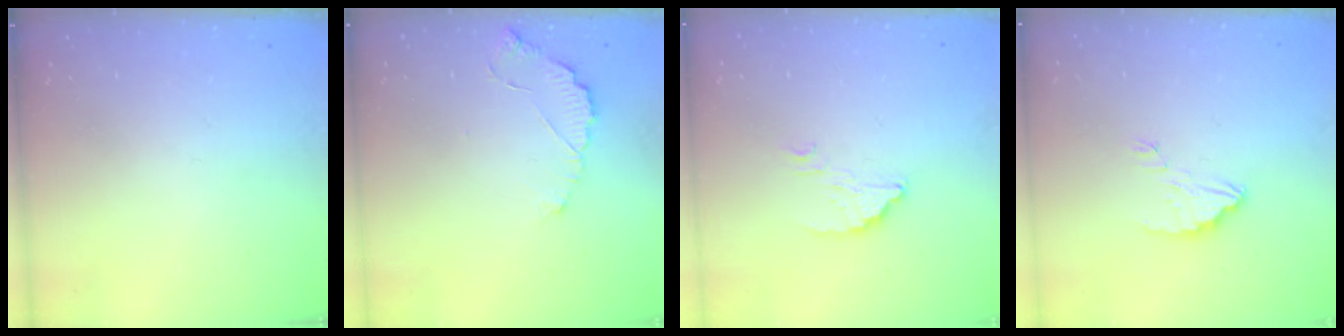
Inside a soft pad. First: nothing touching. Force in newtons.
{"total": 5.8, "press": 5.8, "slide": 0.4}
{"total": 3.3, "press": 3.3, "slide": 0.1}
{"total": 2.9, "press": 2.9, "slide": 0.2}